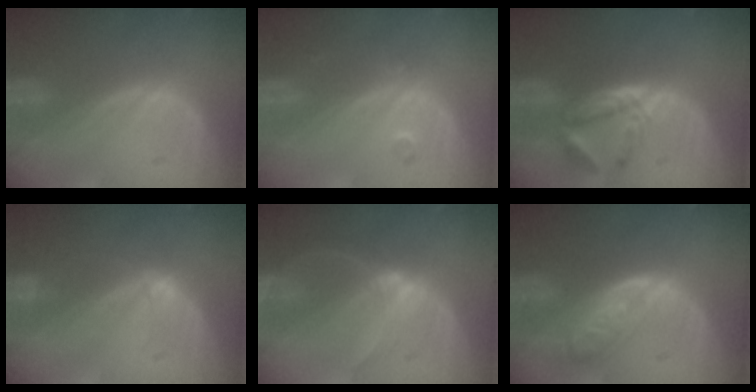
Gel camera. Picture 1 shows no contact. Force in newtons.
{"total": 1.9, "press": 1.6, "slide": 1.0}
{"total": 5.8, "press": 5.0, "slide": 2.9}
{"total": 2.1, "press": 2.1, "slide": 0.2}
{"total": 6.2, "press": 5.6, "slide": 2.6}
{"total": 6.3, "press": 5.7, "slide": 2.7}